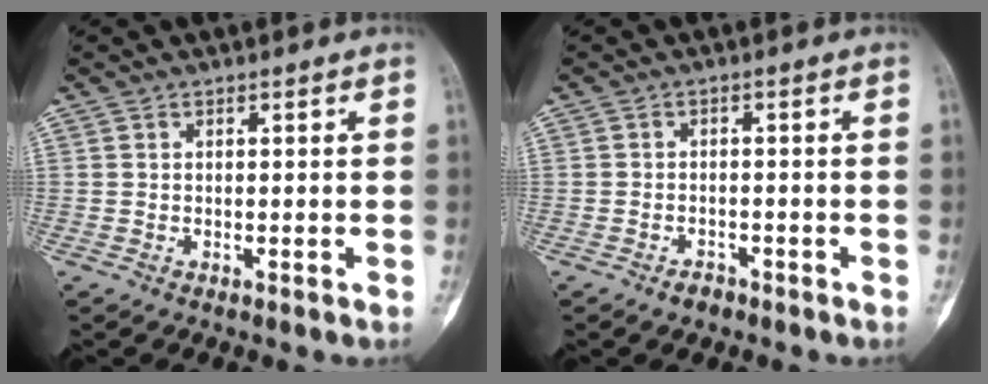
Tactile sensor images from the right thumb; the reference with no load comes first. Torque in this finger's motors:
{"motor_torque": [0.41, 0.19, 0.21, -0.06, 0.06]}